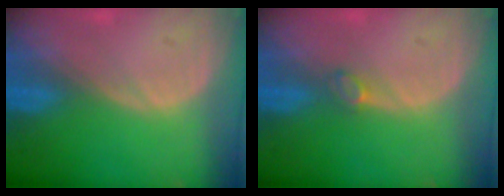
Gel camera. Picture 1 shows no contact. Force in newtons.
{"total": 1.4, "press": 1.4, "slide": 0.2}